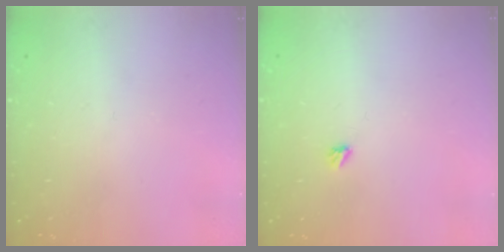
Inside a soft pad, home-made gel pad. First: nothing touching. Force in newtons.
{"total": 2.9, "press": 2.9, "slide": 0.5}